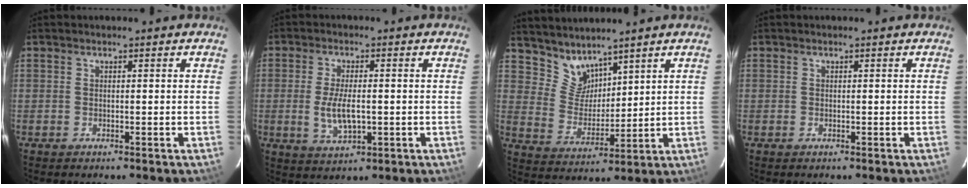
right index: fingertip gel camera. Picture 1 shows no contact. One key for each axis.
{"total": 6.8, "fx": -0.9, "fy": 2.8, "fz": 6.1, "tx": -0.124, "ty": -0.010, "tz": -0.012}
{"total": 6.9, "fx": 6.1, "fy": 3.1, "fz": 1.3, "tx": -0.019, "ty": 0.000, "tz": 0.128}
{"total": 0.0}